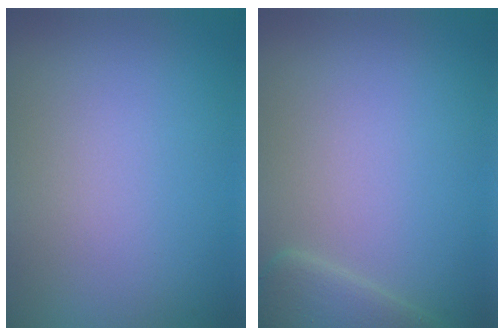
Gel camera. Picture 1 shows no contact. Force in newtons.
{"total": 2.8, "press": 2.8, "slide": 0.2}